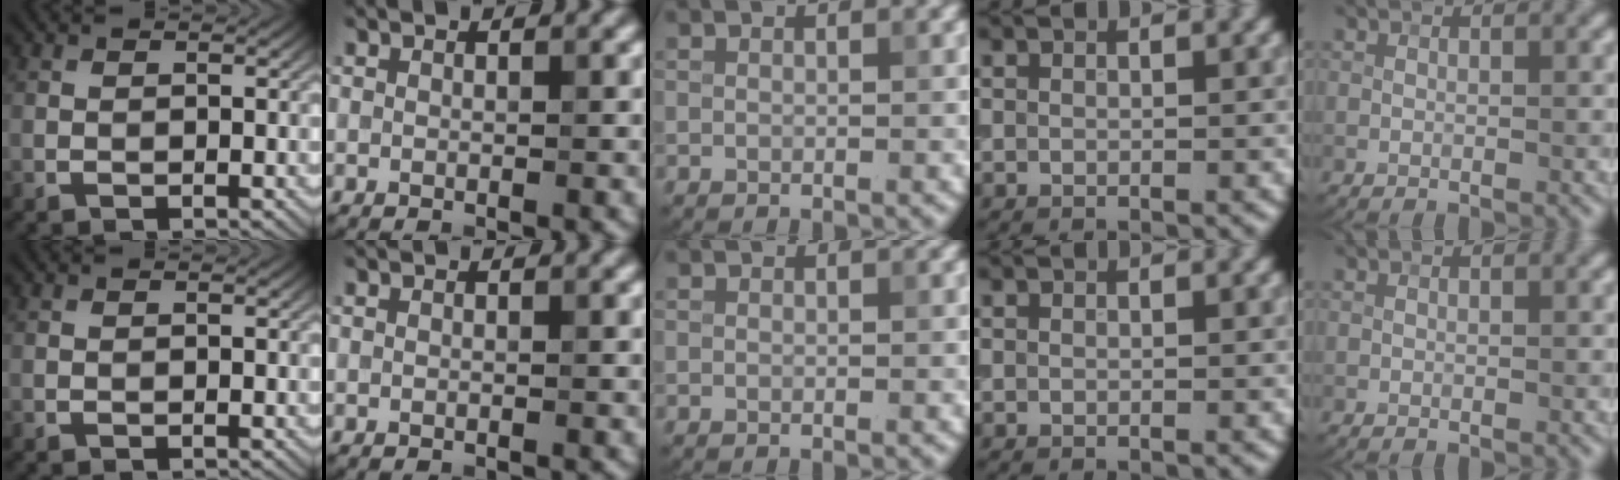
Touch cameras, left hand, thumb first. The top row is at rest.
{}